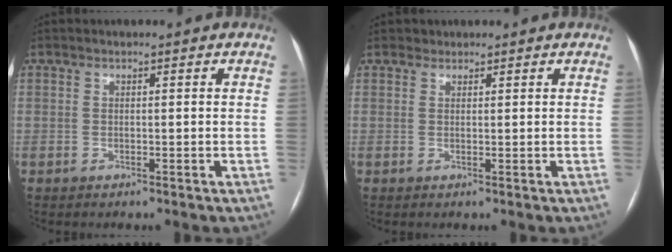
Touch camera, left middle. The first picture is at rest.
{"total": 0.9, "force": [0.7, 0.5, -0.1], "torque": [0.002, 0.002, 0.009]}